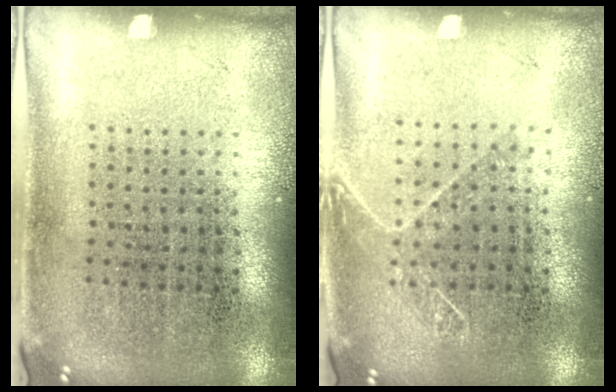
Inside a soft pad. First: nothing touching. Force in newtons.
{"total": 1.2, "press": 1.0, "slide": 0.6}